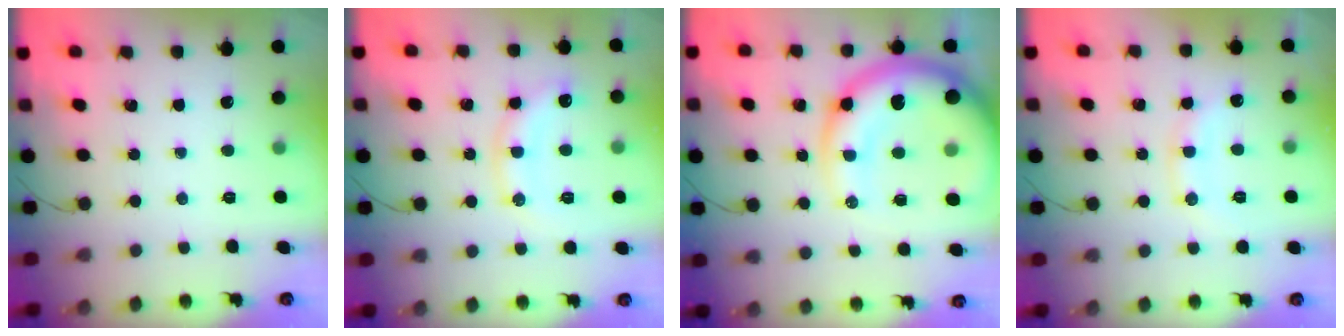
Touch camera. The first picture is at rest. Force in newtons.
{"total": 10.6, "press": 10.5, "slide": 0.7}
{"total": 20.8, "press": 20.2, "slide": 5.0}
{"total": 9.9, "press": 9.9, "slide": 0.2}